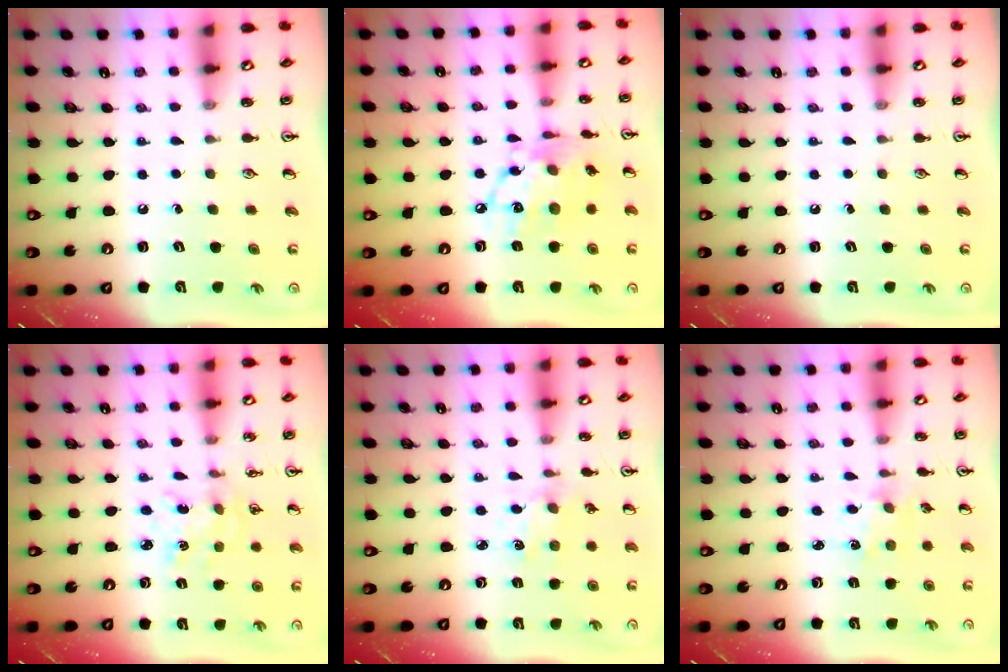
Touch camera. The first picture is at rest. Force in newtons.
{"total": 14.9, "press": 14.8, "slide": 1.4}
{"total": 0.0}
{"total": 2.1, "press": 2.1, "slide": 0.2}
{"total": 2.0, "press": 1.9, "slide": 0.4}
{"total": 1.2, "press": 1.2, "slide": 0.2}